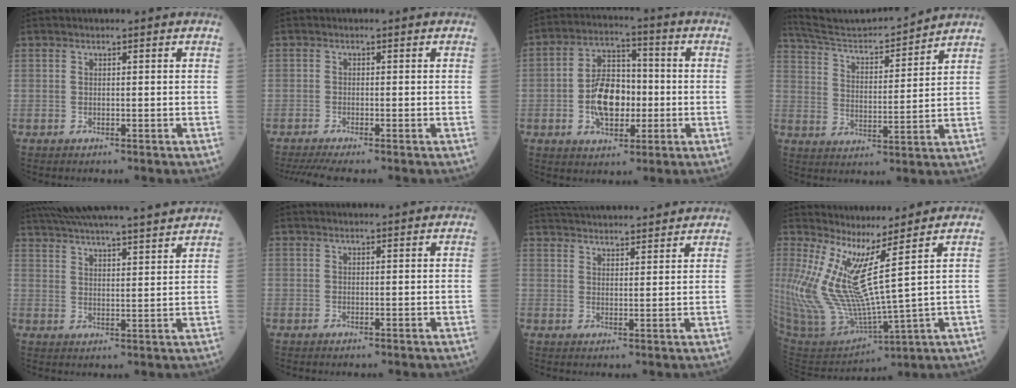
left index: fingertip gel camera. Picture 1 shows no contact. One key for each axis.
{"total": 3.8, "fx": -3.3, "fy": -0.2, "fz": 1.9, "tx": -0.031, "ty": -0.009, "tz": -0.058}
{"total": 9.6, "fx": -1.8, "fy": 5.4, "fz": 7.7, "tx": -0.152, "ty": 0.020, "tz": -0.022}
{"total": 15.1, "fx": 14.4, "fy": 0.2, "fz": 4.4, "tx": -0.088, "ty": 0.007, "tz": 0.237}
{"total": 20.9, "fx": 19.1, "fy": 0.7, "fz": 8.5, "tx": -0.148, "ty": 0.008, "tz": 0.276}
{"total": 1.7, "fx": 1.7, "fy": 0.0, "fz": 0.4, "tx": -0.009, "ty": 0.013, "tz": 0.024}
{"total": 16.3, "fx": 15.4, "fy": 2.1, "fz": 5.0, "tx": -0.083, "ty": 0.038, "tz": 0.224}
{"total": 11.4, "fx": 5.5, "fy": -0.7, "fz": 9.9, "tx": -0.218, "ty": -0.030, "tz": 0.128}